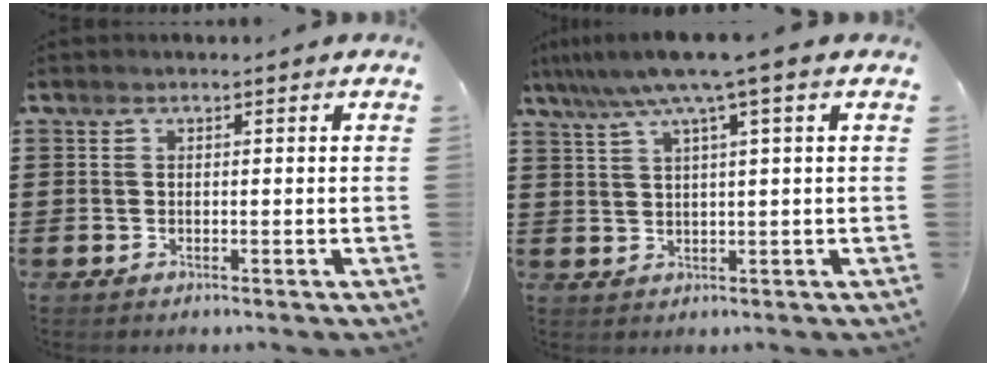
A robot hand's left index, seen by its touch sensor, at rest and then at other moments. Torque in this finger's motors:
{"motor_torque": [0.68, -0.80, 0.98, 0.21]}